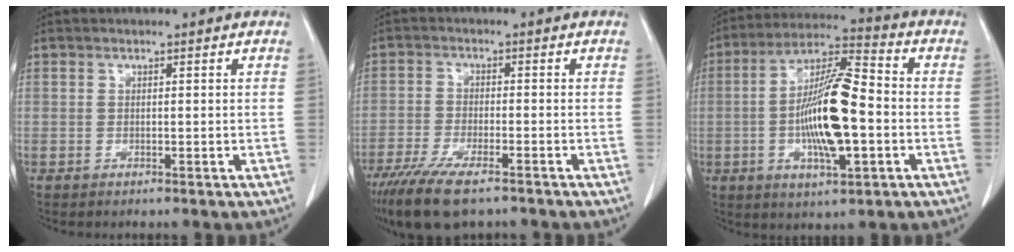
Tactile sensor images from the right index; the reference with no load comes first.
{"total": 10.4, "force": [-7.6, 2.6, 6.6], "torque": [-0.113, -0.022, -0.125]}
{"total": 14.6, "force": [-2.1, 3.2, 14.1], "torque": [-0.266, 0.007, -0.036]}